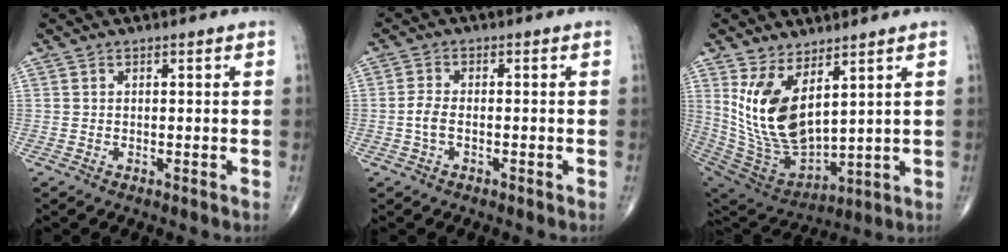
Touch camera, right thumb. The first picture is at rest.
{"total": 2.8, "force": [-0.8, 1.4, 2.2], "torque": [-0.050, 0.007, -0.020]}
{"total": 15.8, "force": [5.9, 7.7, 12.5], "torque": [-0.229, -0.043, 0.139]}